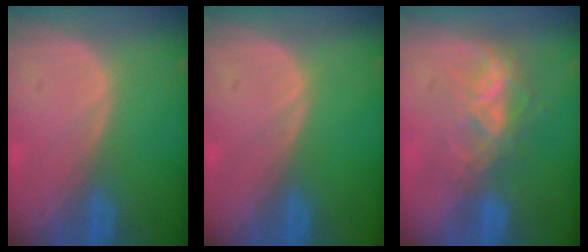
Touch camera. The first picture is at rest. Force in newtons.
{"total": 0.0}
{"total": 7.3, "press": 6.2, "slide": 3.9}